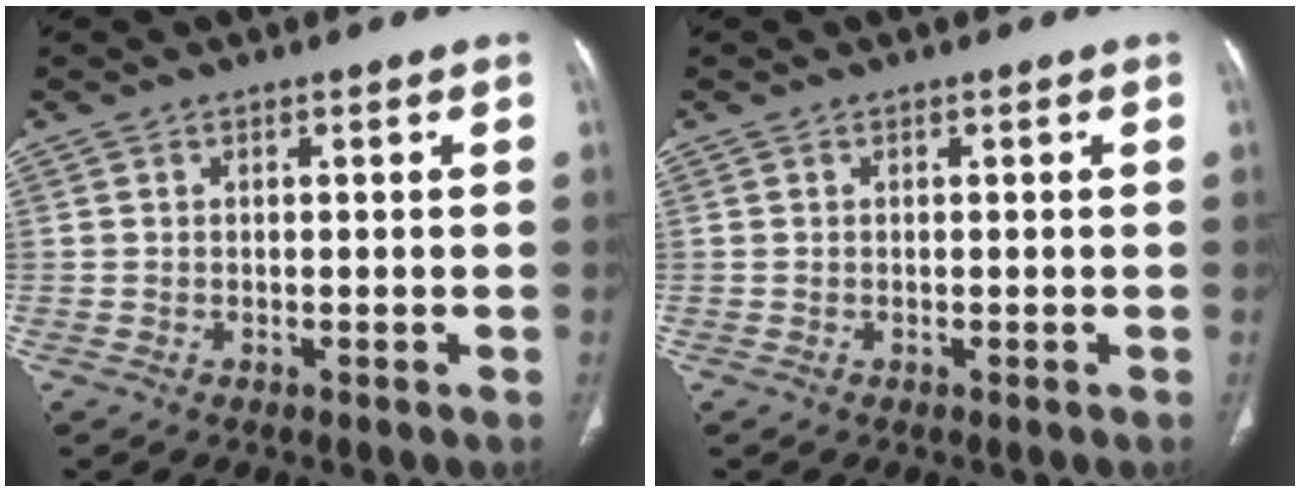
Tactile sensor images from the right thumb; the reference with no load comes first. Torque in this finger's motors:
{"motor_torque": [0.15, 0.15, -0.01, 0.00, 0.00]}